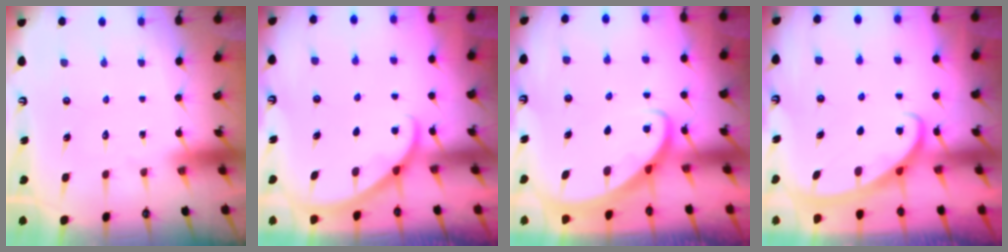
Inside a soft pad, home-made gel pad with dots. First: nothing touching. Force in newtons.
{"total": 2.6, "press": 2.5, "slide": 0.3}
{"total": 2.6, "press": 2.6, "slide": 0.3}
{"total": 2.9, "press": 2.9, "slide": 0.3}